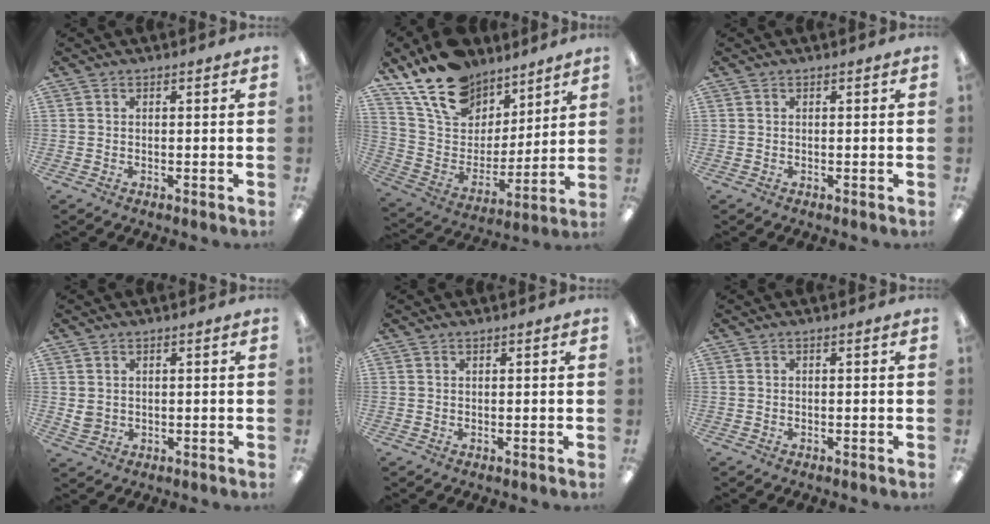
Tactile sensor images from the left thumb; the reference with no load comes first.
{"total": 18.7, "force": [13.7, 11.0, 6.5], "torque": [-0.140, -0.083, 0.259]}
{"total": 0.0}
{"total": 2.6, "force": [1.1, 2.2, 0.8], "torque": [-0.008, -0.003, 0.020]}
{"total": 0.5, "force": [0.5, 0.2, 0.1], "torque": [-0.001, 0.001, 0.009]}
{"total": 0.0}